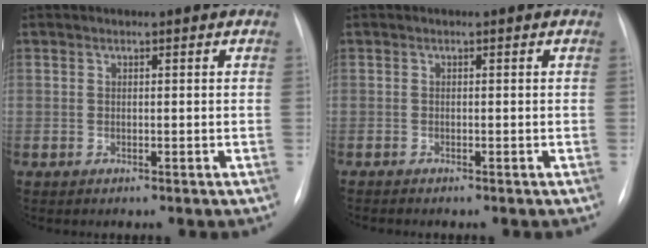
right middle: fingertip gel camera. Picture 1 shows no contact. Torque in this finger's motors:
{"motor_torque": [0.44, -0.49, 0.04, 0.01]}